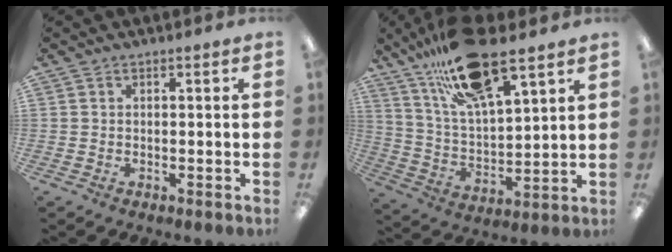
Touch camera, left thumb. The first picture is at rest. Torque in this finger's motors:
{"motor_torque": [0.55, 0.52, 1.41, -1.36, 0.18]}